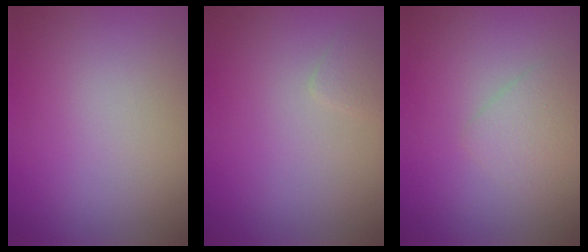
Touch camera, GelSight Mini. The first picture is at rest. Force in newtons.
{"total": 0.9, "press": 0.9, "slide": 0.1}
{"total": 1.7, "press": 1.7, "slide": 0.0}